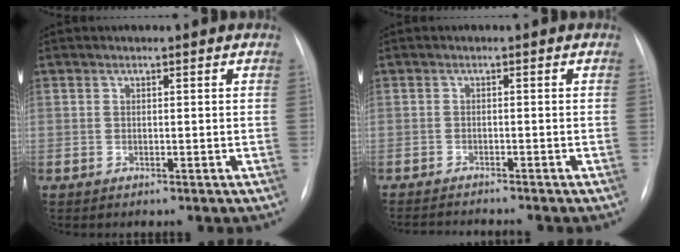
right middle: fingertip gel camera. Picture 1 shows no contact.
{"total": 5.2, "force": [-4.9, -0.3, 1.5], "torque": [-0.015, -0.013, -0.076]}